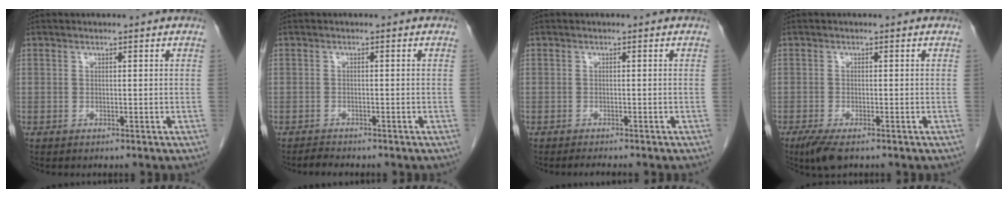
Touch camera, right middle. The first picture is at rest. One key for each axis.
{"total": 1.5, "fx": -1.4, "fy": 0.2, "fz": 0.3, "tx": -0.014, "ty": -0.005, "tz": -0.023}
{"total": 2.9, "fx": -2.5, "fy": 0.2, "fz": 1.3, "tx": -0.017, "ty": -0.003, "tz": -0.031}
{"total": 4.2, "fx": -2.9, "fy": 1.1, "fz": 2.9, "tx": -0.056, "ty": -0.010, "tz": -0.047}